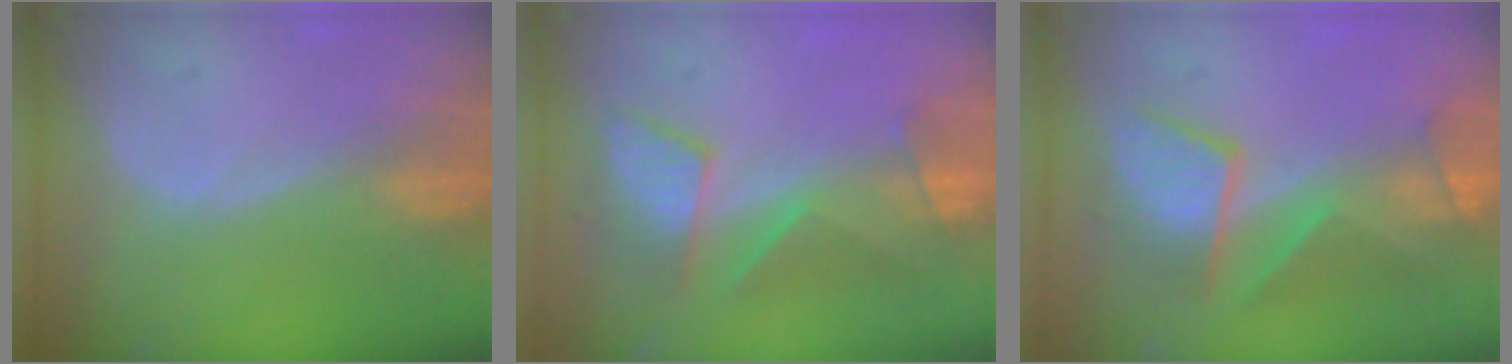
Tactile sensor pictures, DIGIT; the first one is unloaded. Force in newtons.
{"total": 7.6, "press": 7.5, "slide": 1.5}
{"total": 9.6, "press": 8.7, "slide": 4.1}